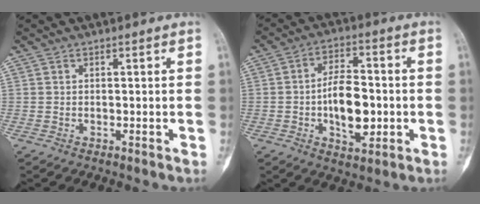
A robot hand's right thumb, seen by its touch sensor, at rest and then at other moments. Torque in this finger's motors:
{"motor_torque": [-0.33, 0.62, 0.49, 0.51, 0.04]}